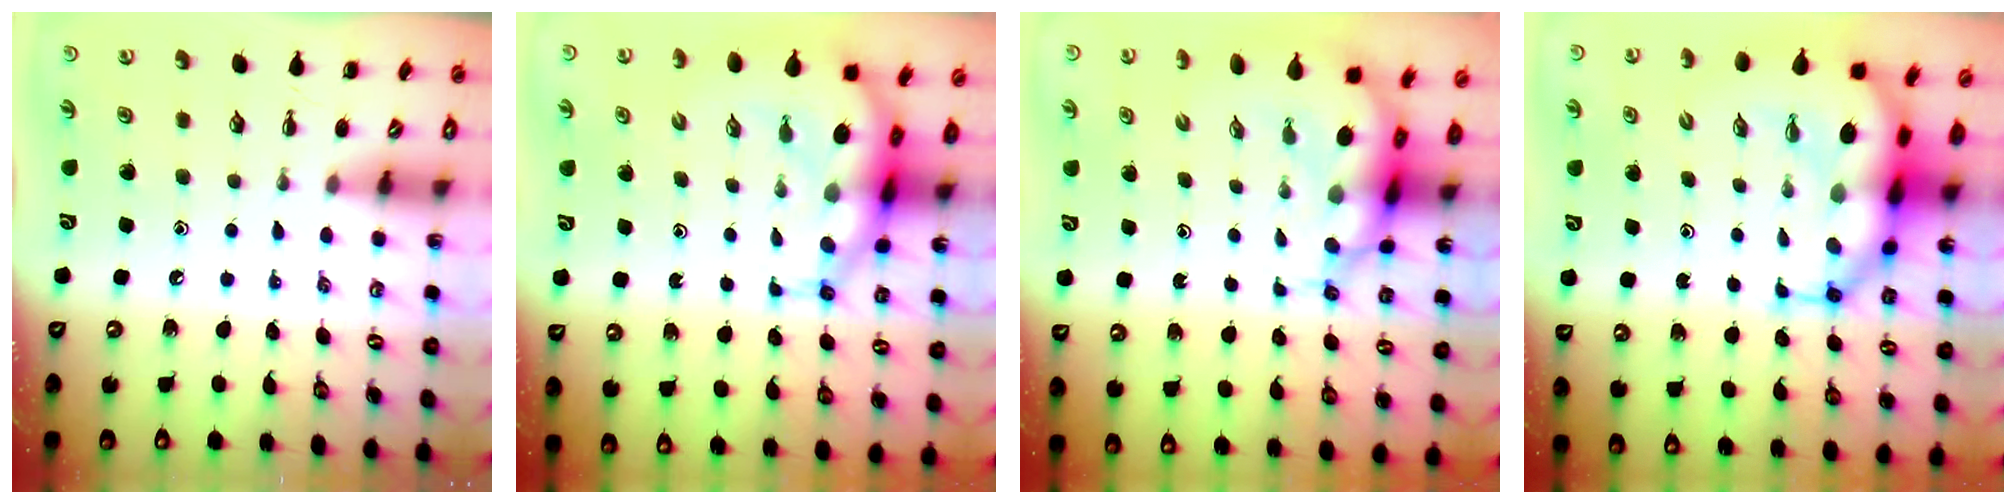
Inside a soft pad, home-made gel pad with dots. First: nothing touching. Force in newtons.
{"total": 10.6, "press": 10.1, "slide": 3.1}
{"total": 8.7, "press": 8.4, "slide": 2.2}
{"total": 11.8, "press": 11.4, "slide": 3.0}